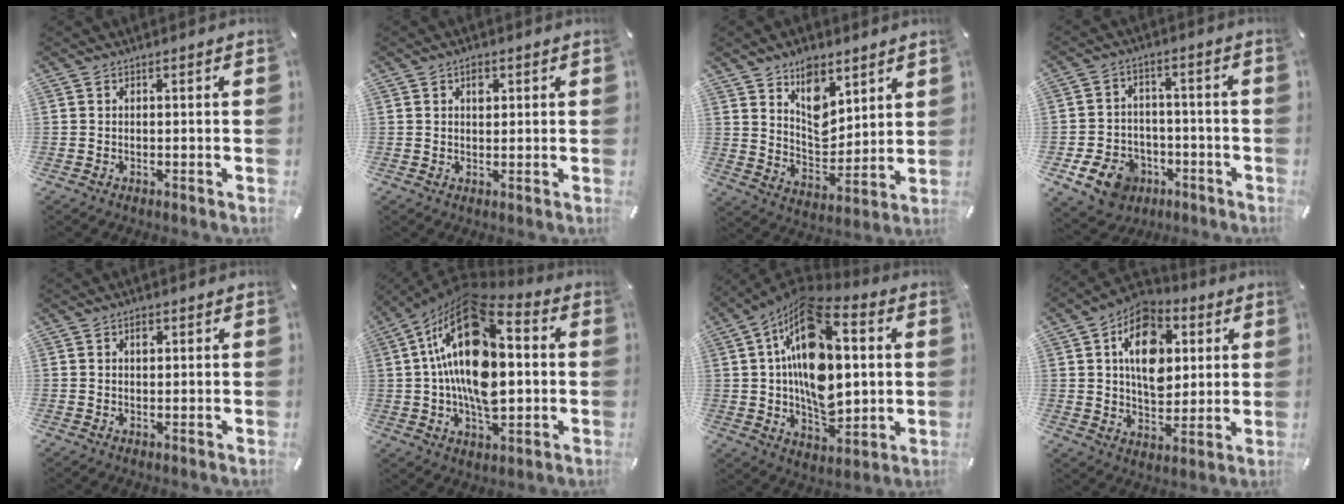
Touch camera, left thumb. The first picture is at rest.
{"total": 2.5, "force": [0.9, 1.7, 1.6], "torque": [-0.011, -0.004, 0.010]}
{"total": 10.7, "force": [7.1, 6.4, 4.7], "torque": [-0.073, -0.047, 0.131]}
{"total": 10.4, "force": [-5.1, 7.9, 4.4], "torque": [-0.087, 0.040, -0.088]}
{"total": 1.7, "force": [0.6, 1.1, 1.2], "torque": [-0.010, -0.002, 0.007]}
{"total": 24.3, "force": [3.7, 13.7, 19.7], "torque": [-0.375, -0.024, 0.058]}
{"total": 21.6, "force": [4.1, 13.1, 16.6], "torque": [-0.321, -0.020, 0.063]}
{"total": 15.4, "force": [4.5, 11.2, 9.6], "torque": [-0.144, -0.008, 0.084]}